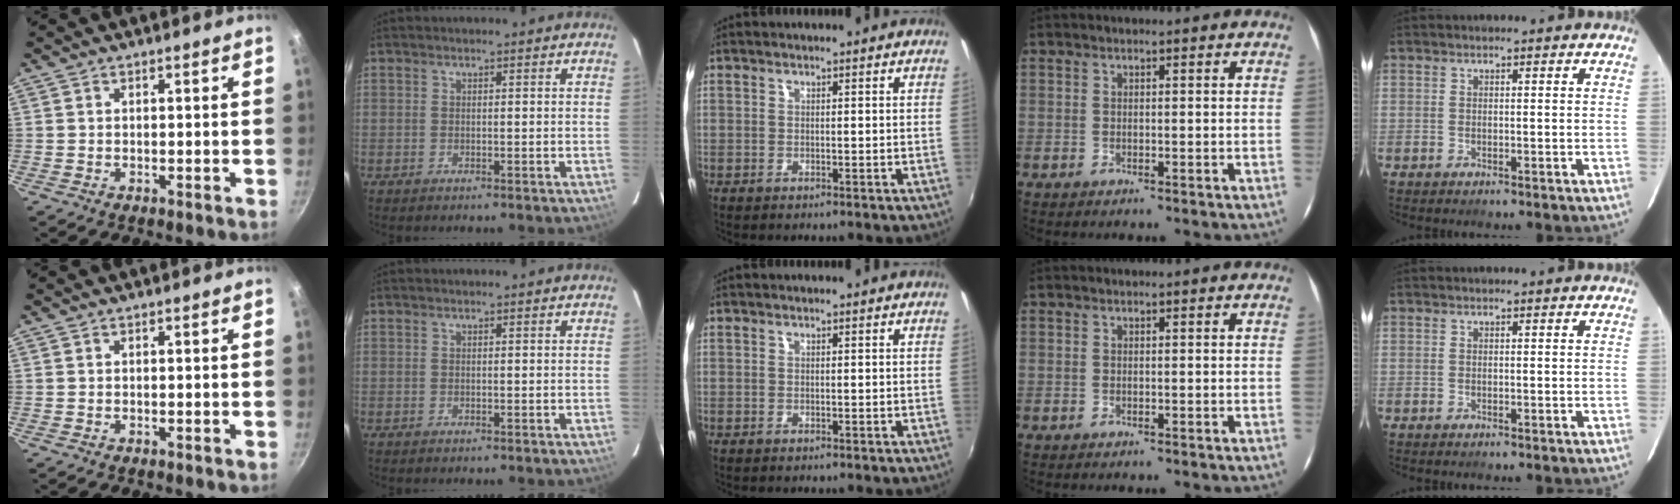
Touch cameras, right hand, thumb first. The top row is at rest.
{}